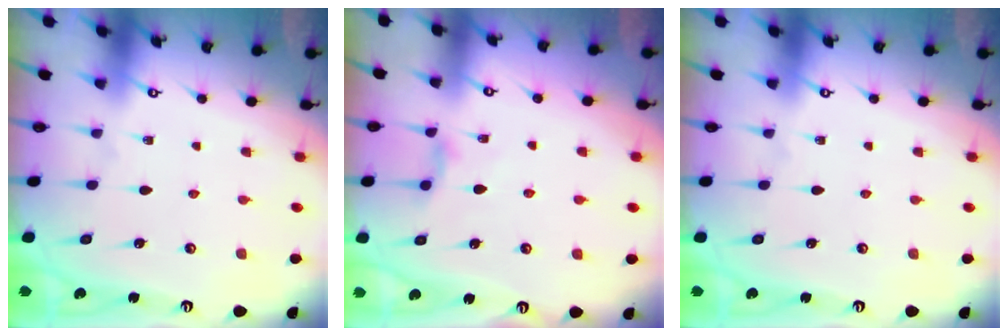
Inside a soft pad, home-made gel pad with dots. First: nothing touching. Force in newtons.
{"total": 2.7, "press": 2.7, "slide": 0.5}
{"total": 0.0}